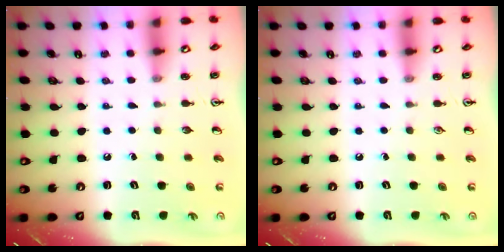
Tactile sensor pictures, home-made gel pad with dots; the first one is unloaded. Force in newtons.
{"total": 0.0}